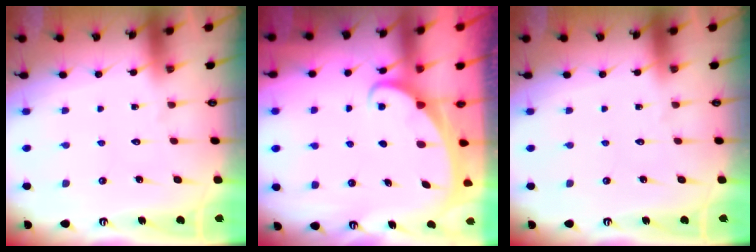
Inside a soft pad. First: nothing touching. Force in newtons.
{"total": 1.8, "press": 1.8, "slide": 0.2}
{"total": 0.0}